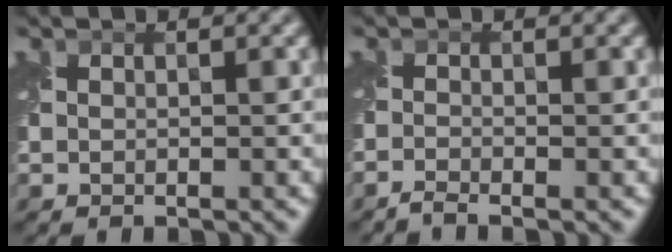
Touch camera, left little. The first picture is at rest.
{"total": 1.2, "force": [-1.1, 0.0, 0.5], "torque": [-0.011, -0.011, -0.031]}